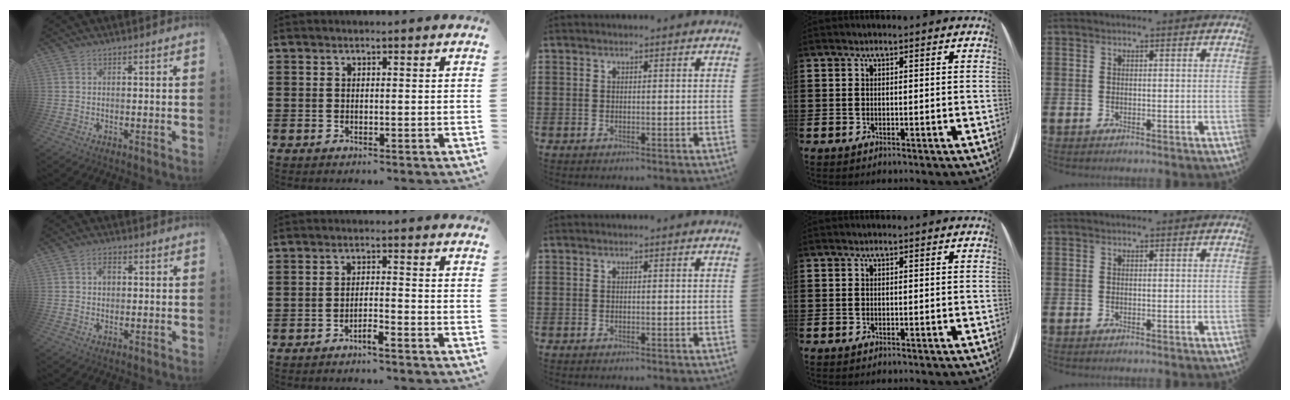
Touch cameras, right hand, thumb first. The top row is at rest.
{"thumb": {"total": 2.8, "force": [0.7, 2.2, 1.6], "torque": [-0.009, 0.001, 0.005]}, "index": {"total": 2.3, "force": [-2.1, -0.3, 1.0], "torque": [-0.021, -0.003, -0.039]}}